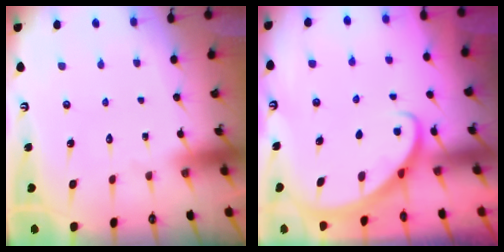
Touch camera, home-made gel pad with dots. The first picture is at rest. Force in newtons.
{"total": 2.8, "press": 2.8, "slide": 0.2}